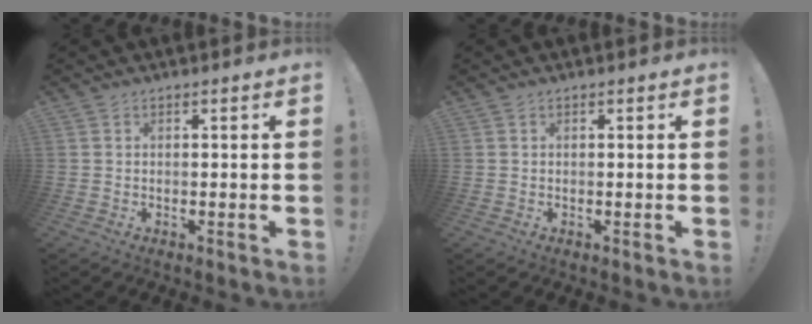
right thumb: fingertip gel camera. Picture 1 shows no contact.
{"total": 0.0}